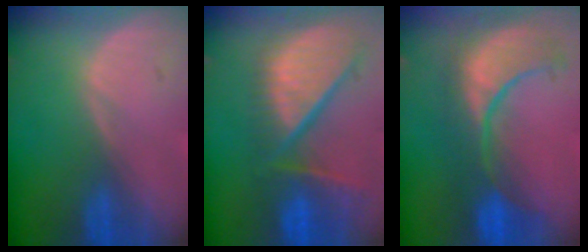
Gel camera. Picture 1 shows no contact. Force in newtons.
{"total": 13.2, "press": 11.0, "slide": 7.3}
{"total": 10.5, "press": 10.0, "slide": 3.4}